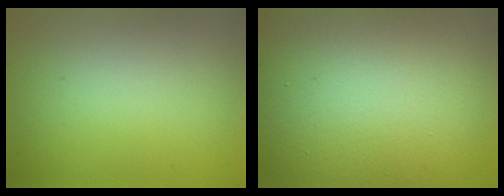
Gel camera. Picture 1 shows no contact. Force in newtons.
{"total": 19.0, "press": 19.0, "slide": 0.6}